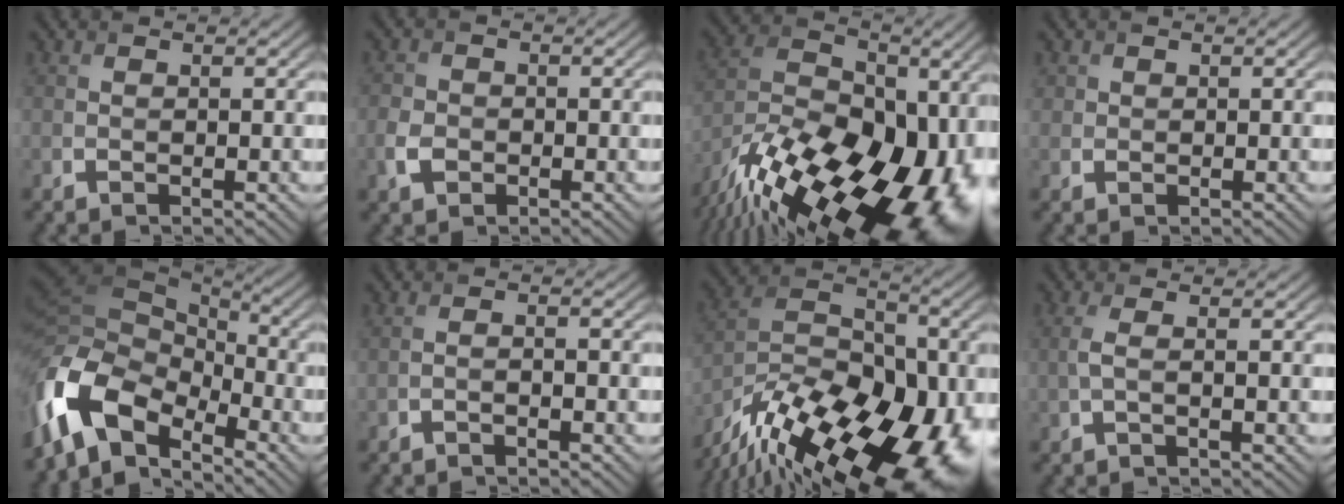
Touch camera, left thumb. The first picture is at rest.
{"total": 3.1, "force": [-1.2, 2.4, 1.5], "torque": [-0.040, -0.003, -0.029]}
{"total": 21.0, "force": [-12.0, 10.2, 13.8], "torque": [-0.234, -0.008, -0.206]}
{"total": 1.1, "force": [0.4, 1.0, 0.1], "torque": [0.000, -0.005, 0.008]}
{"total": 14.8, "force": [-6.7, 8.6, 10.0], "torque": [-0.249, -0.027, -0.126]}
{"total": 1.3, "force": [-1.1, 0.1, 0.7], "torque": [-0.012, 0.003, -0.025]}
{"total": 20.4, "force": [-13.7, 9.1, 12.1], "torque": [-0.219, -0.029, -0.222]}
{"total": 1.9, "force": [0.0, 0.4, 1.8], "torque": [-0.042, 0.004, -0.006]}